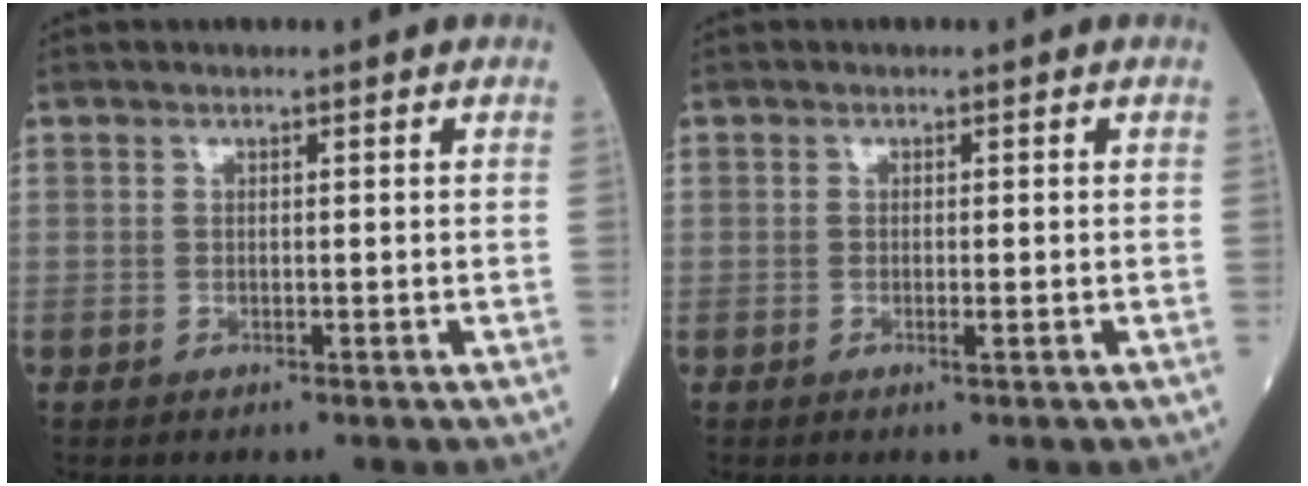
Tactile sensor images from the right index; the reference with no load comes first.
{"total": 1.0, "force": [-0.4, 0.1, 0.9], "torque": [-0.017, -0.001, -0.006]}